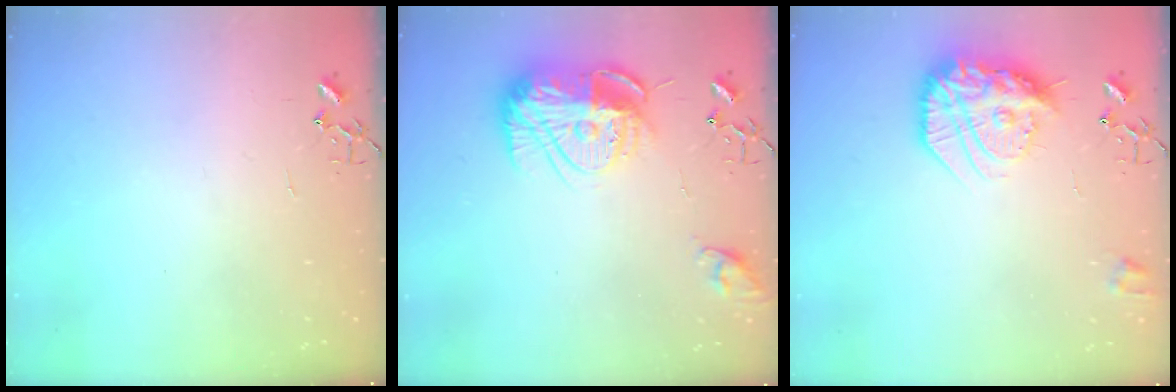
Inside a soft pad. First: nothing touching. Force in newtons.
{"total": 17.2, "press": 17.1, "slide": 1.7}
{"total": 19.9, "press": 19.9, "slide": 1.8}